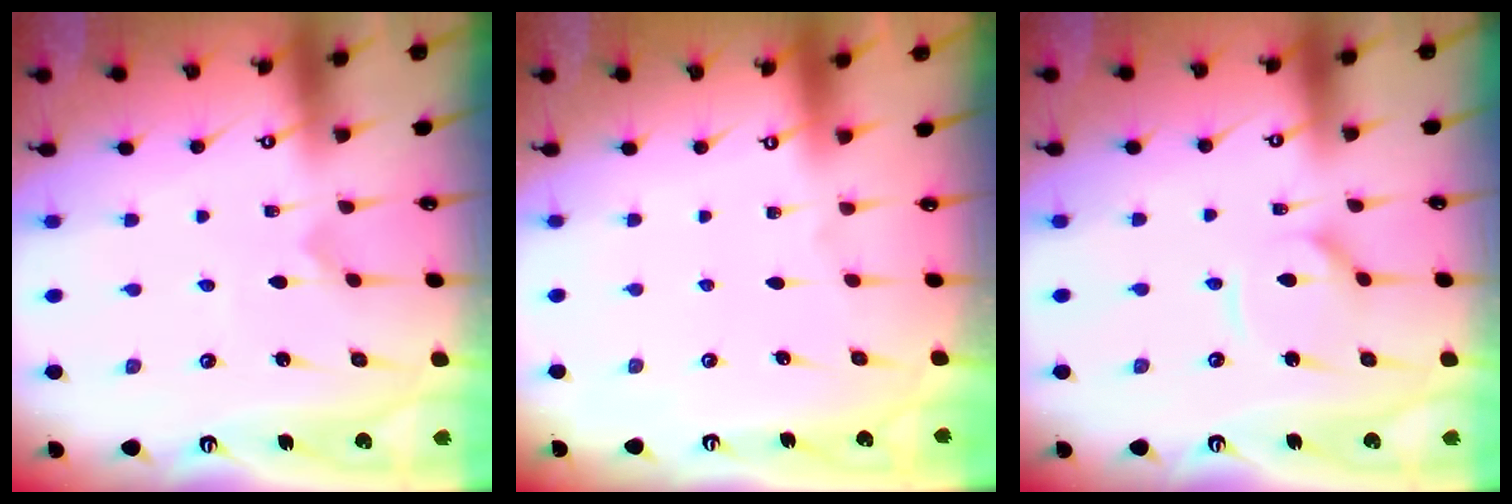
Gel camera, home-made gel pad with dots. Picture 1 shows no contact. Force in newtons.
{"total": 0.0}
{"total": 6.0, "press": 6.0, "slide": 0.5}